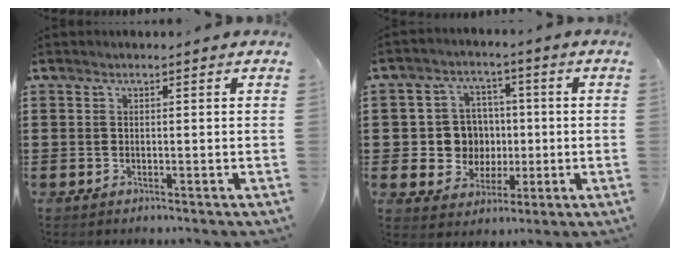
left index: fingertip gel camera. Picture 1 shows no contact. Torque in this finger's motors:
{"motor_torque": [0.10, 0.28, 0.06, 0.00]}